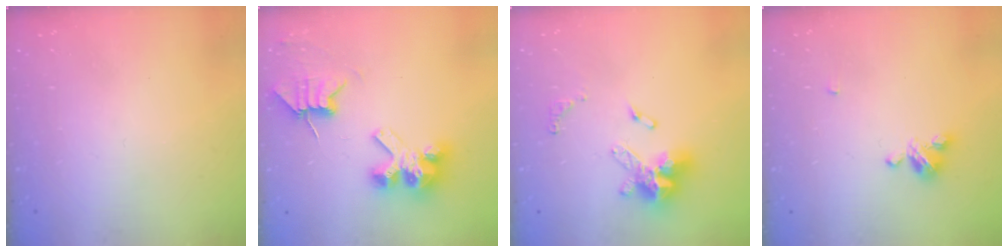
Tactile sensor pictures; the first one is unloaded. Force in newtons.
{"total": 9.5, "press": 9.5, "slide": 0.8}
{"total": 13.4, "press": 13.4, "slide": 1.3}
{"total": 5.1, "press": 5.0, "slide": 0.5}